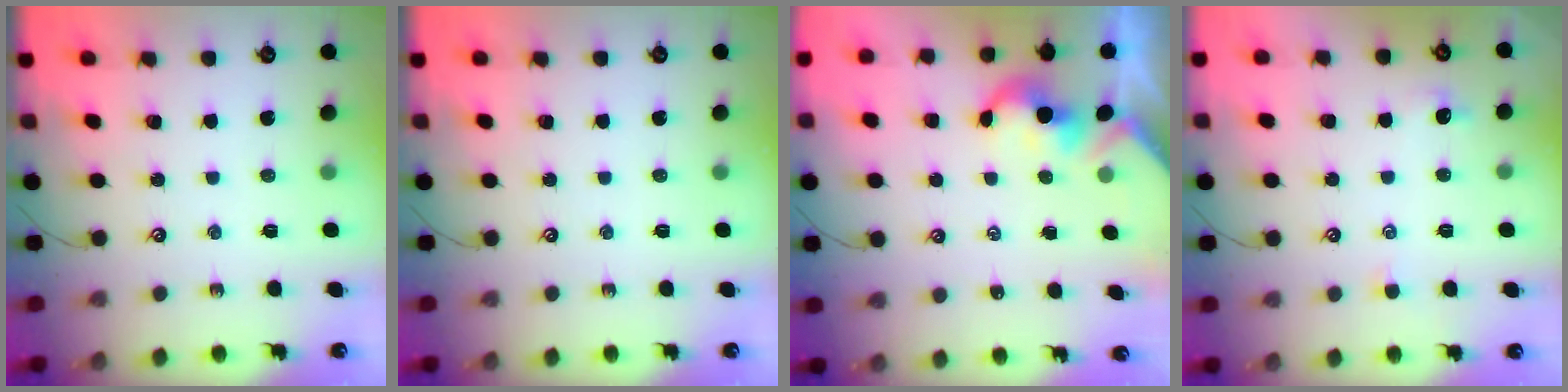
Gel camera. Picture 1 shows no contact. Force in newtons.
{"total": 0.0}
{"total": 2.1, "press": 2.1, "slide": 0.2}
{"total": 0.6, "press": 0.2, "slide": 0.6}